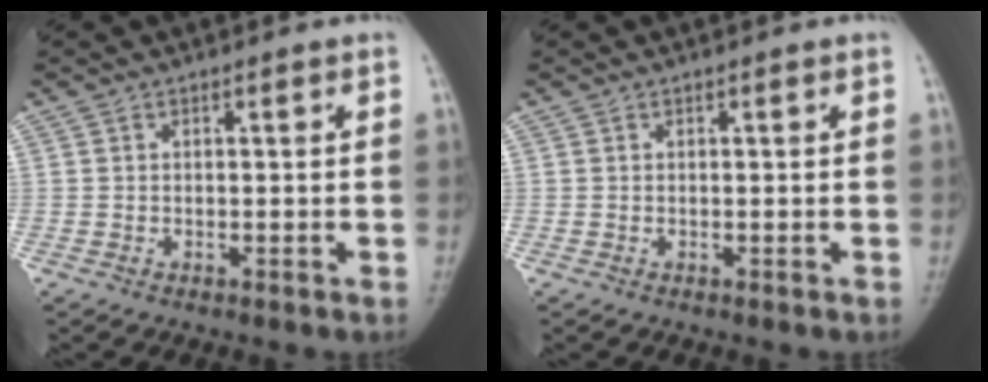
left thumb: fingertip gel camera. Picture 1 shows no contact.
{"total": 0.0}